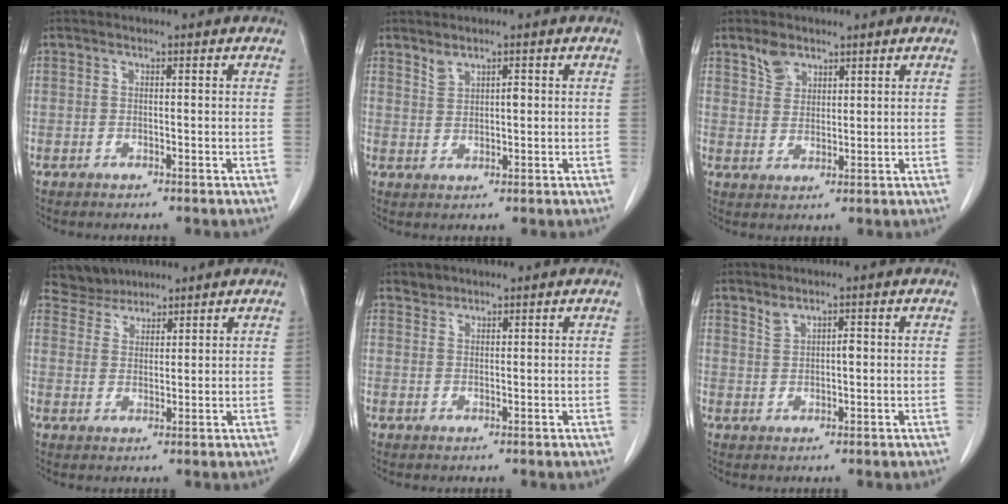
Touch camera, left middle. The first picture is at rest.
{"total": 2.3, "force": [1.4, 1.1, 1.6], "torque": [-0.026, 0.001, 0.029]}
{"total": 3.4, "force": [2.5, 1.9, 1.1], "torque": [-0.023, 0.002, 0.050]}
{"total": 3.9, "force": [3.6, 1.4, -0.6], "torque": [0.007, 0.006, 0.070]}
{"total": 1.3, "force": [1.2, 0.5, -0.2], "torque": [0.004, 0.000, 0.018]}
{"total": 2.1, "force": [1.1, 0.9, 1.5], "torque": [-0.025, 0.001, 0.022]}